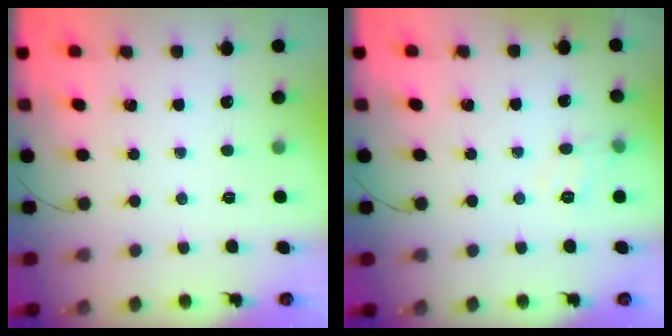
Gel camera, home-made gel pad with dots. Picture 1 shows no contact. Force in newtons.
{"total": 5.0, "press": 4.7, "slide": 1.6}